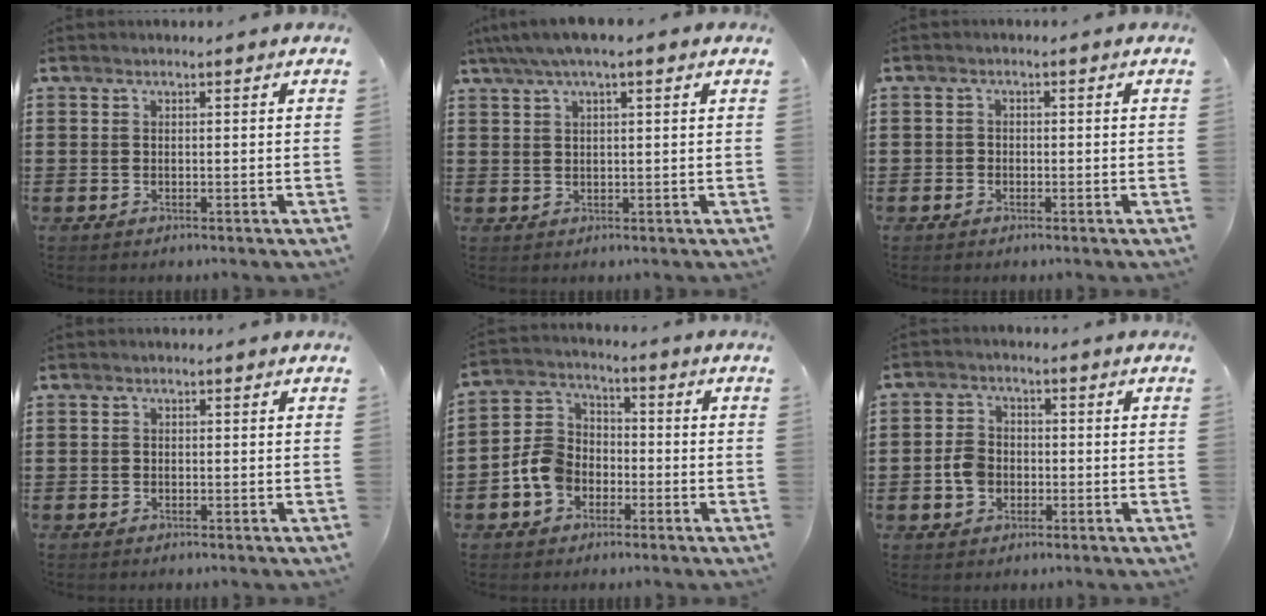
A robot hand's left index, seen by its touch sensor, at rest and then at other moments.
{"total": 3.1, "force": [1.7, 0.5, 2.6], "torque": [-0.052, 0.006, 0.029]}
{"total": 1.0, "force": [-0.7, 0.8, 0.2], "torque": [-0.006, 0.002, -0.016]}
{"total": 0.6, "force": [-0.5, 0.4, 0.2], "torque": [-0.005, 0.000, -0.010]}
{"total": 7.1, "force": [-2.8, 5.7, 3.3], "torque": [-0.099, 0.012, -0.061]}
{"total": 4.4, "force": [-1.0, 3.4, 2.5], "torque": [-0.066, 0.003, -0.022]}